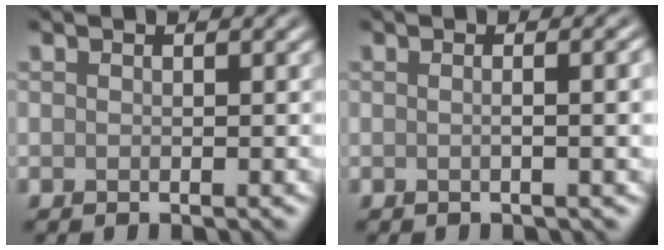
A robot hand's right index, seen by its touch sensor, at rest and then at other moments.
{"total": 4.2, "force": [0.2, 1.7, 3.8], "torque": [-0.023, 0.017, -0.015]}